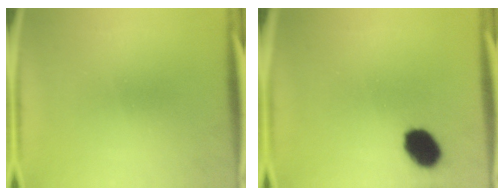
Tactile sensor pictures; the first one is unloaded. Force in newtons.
{"total": 8.4}